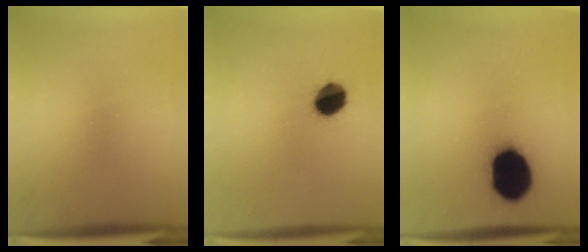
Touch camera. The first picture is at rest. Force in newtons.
{"total": 8.7}
{"total": 17.6}